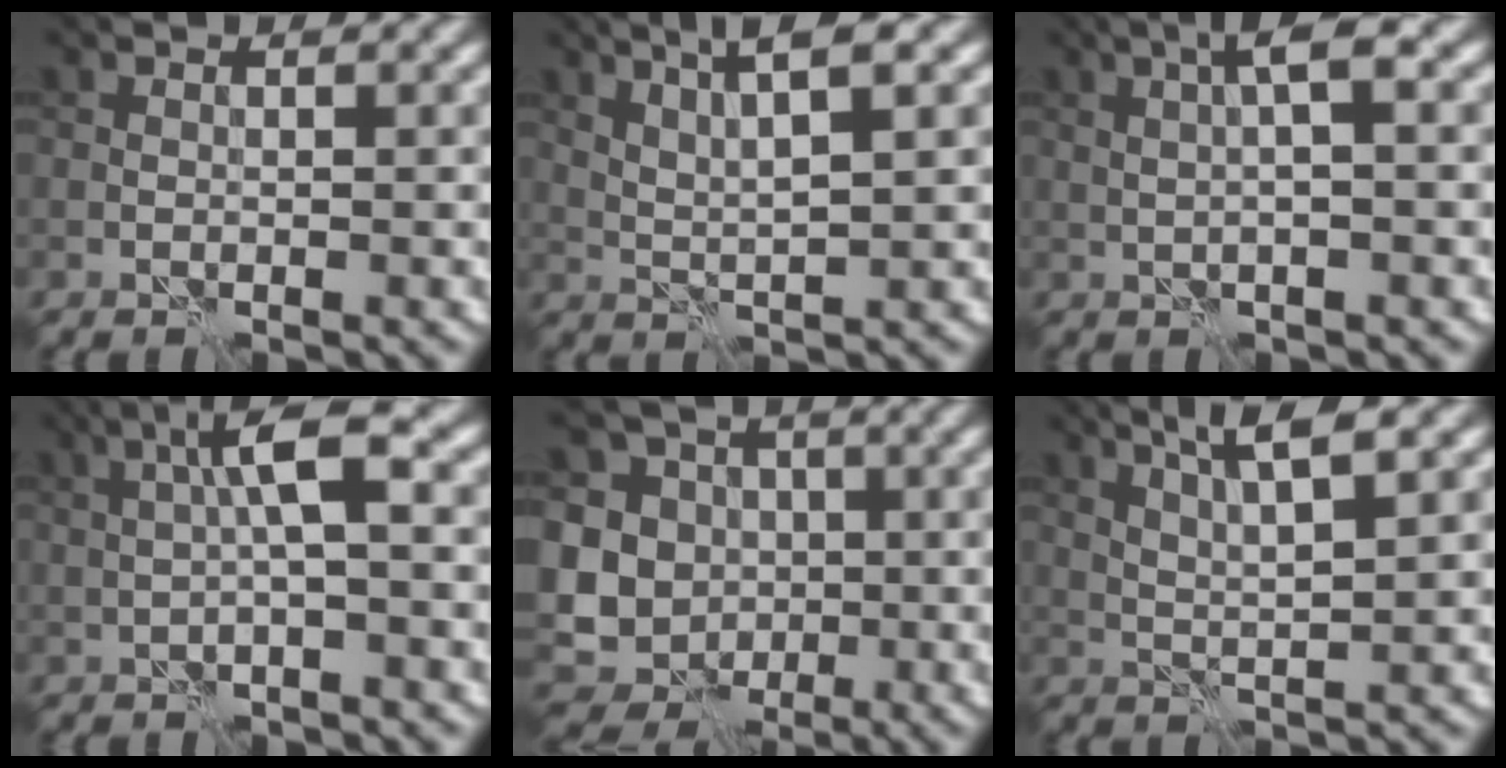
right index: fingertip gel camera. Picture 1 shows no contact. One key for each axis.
{"total": 4.9, "fx": 2.7, "fy": 0.7, "fz": 4.0, "tx": -0.078, "ty": 0.005, "tz": 0.053}
{"total": 3.9, "fx": 1.1, "fy": 0.5, "fz": 3.7, "tx": -0.069, "ty": 0.010, "tz": 0.019}
{"total": 5.3, "fx": 1.1, "fy": 1.1, "fz": 5.1, "tx": -0.087, "ty": 0.015, "tz": 0.014}
{"total": 12.3, "fx": 0.5, "fy": 11.1, "fz": 5.3, "tx": -0.124, "ty": 0.030, "tz": -0.021}
{"total": 5.1, "fx": 2.8, "fy": 0.7, "fz": 4.2, "tx": -0.081, "ty": 0.005, "tz": 0.055}